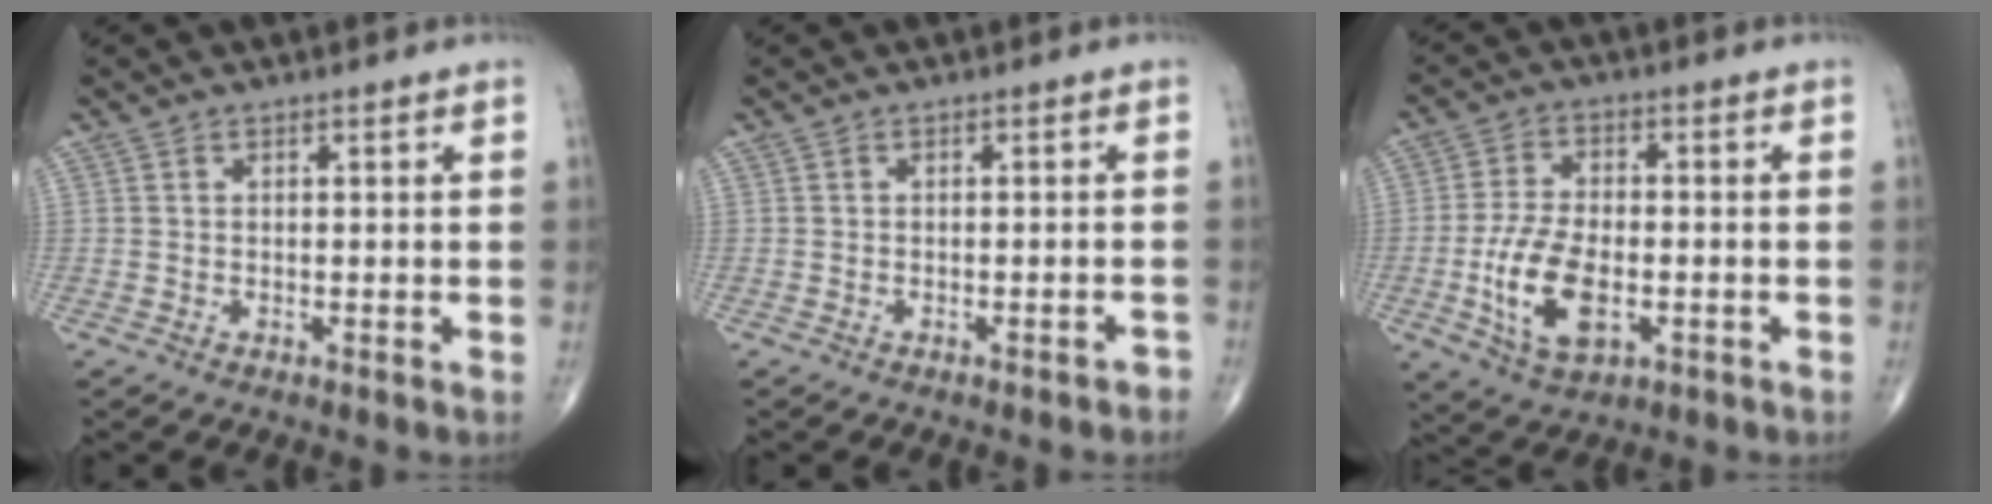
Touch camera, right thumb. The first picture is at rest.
{"total": 1.8, "force": [-1.5, 0.4, 0.9], "torque": [-0.014, 0.007, -0.014]}
{"total": 11.6, "force": [-2.9, 6.1, 9.4], "torque": [-0.178, 0.004, -0.049]}